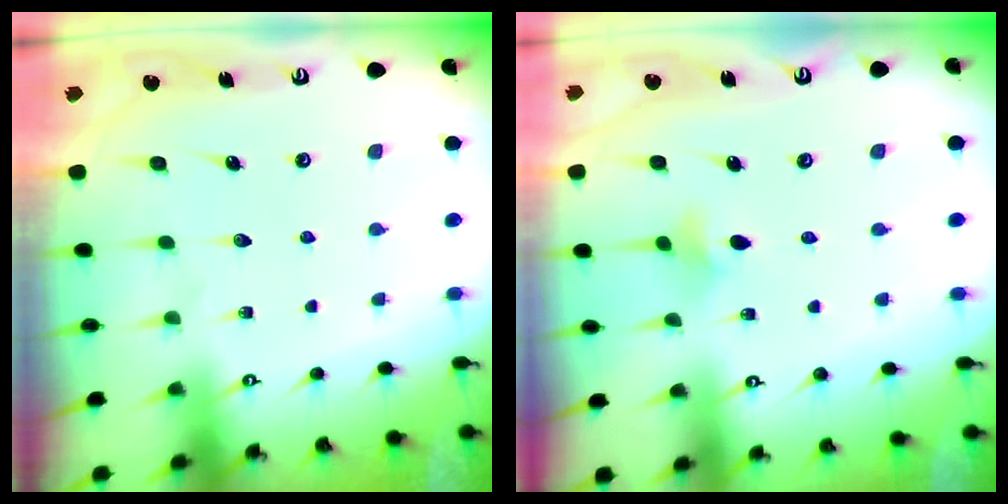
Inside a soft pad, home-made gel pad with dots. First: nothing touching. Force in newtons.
{"total": 2.6, "press": 2.5, "slide": 0.5}